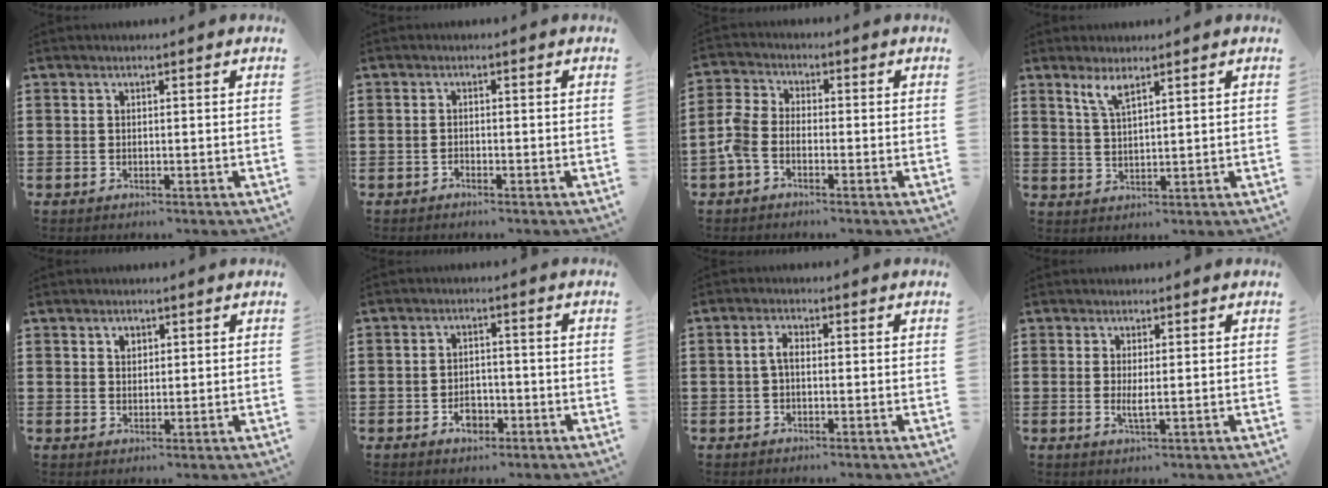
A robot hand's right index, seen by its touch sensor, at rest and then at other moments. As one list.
[{"total": 0.7, "force": [-0.7, 0.2, 0.0], "torque": [-0.002, 0.003, -0.015]}, {"total": 4.1, "force": [-2.6, 2.1, 2.3], "torque": [-0.078, -0.003, -0.063]}, {"total": 3.6, "force": [2.4, 0.8, 2.5], "torque": [-0.055, 0.004, 0.043]}, {"total": 1.5, "force": [0.8, 1.1, 0.6], "torque": [-0.015, 0.005, 0.014]}, {"total": 3.2, "force": [-1.6, 2.1, 1.7], "torque": [-0.026, 0.000, -0.033]}, {"total": 2.2, "force": [-0.4, 0.9, 1.9], "torque": [-0.054, -0.003, -0.013]}, {"total": 2.0, "force": [0.1, 0.2, 2.0], "torque": [-0.036, -0.004, 0.002]}]